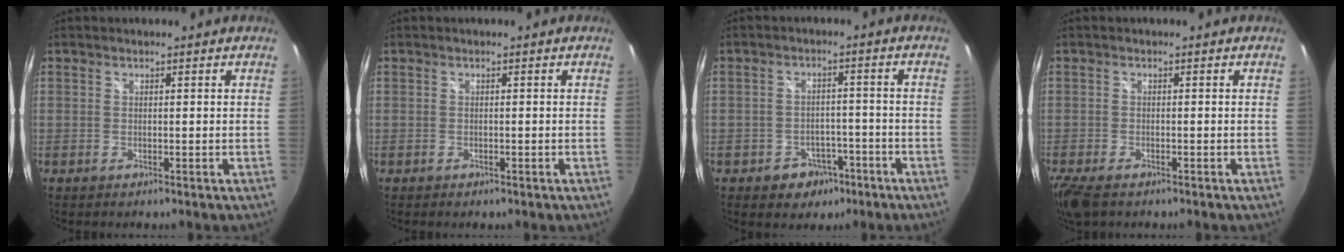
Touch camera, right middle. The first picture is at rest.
{"total": 0.8, "force": [-0.6, 0.5, 0.3], "torque": [-0.006, -0.003, -0.009]}
{"total": 6.4, "force": [-3.7, 4.9, 1.9], "torque": [-0.049, 0.015, -0.037]}
{"total": 6.3, "force": [-4.5, 2.3, 3.8], "torque": [-0.091, -0.029, -0.084]}